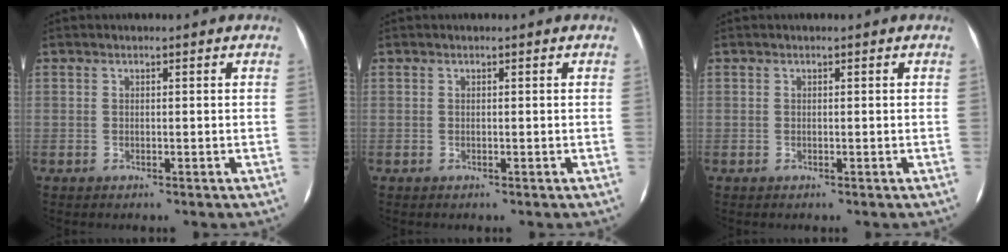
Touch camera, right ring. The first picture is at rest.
{"total": 0.0}
{"total": 0.0}